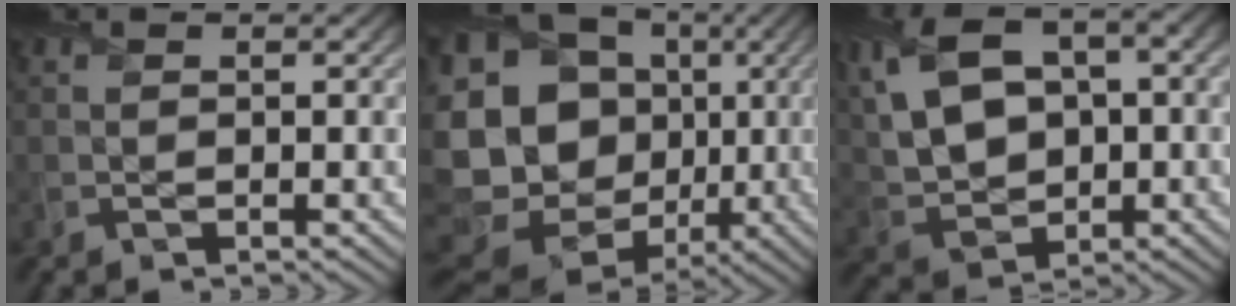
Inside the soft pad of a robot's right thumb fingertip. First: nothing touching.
{"total": 22.6, "force": [-2.5, 19.5, 11.0], "torque": [-0.271, -0.004, -0.052]}
{"total": 12.5, "force": [2.7, 8.0, 9.2], "torque": [-0.231, 0.007, 0.059]}